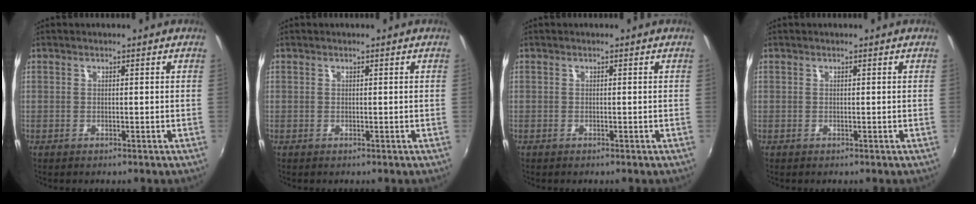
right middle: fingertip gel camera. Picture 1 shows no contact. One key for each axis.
{"total": 0.0}
{"total": 0.0}
{"total": 0.0}